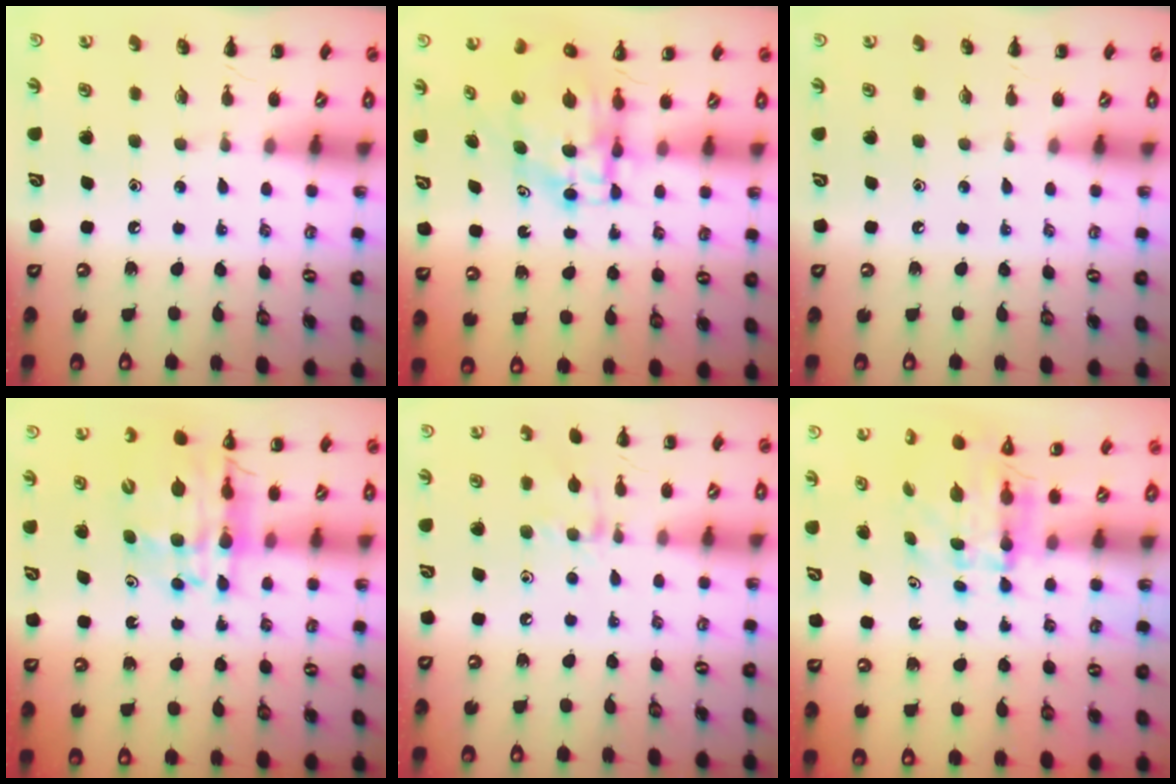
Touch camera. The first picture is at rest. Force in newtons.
{"total": 6.2, "press": 6.1, "slide": 1.4}
{"total": 0.0}
{"total": 13.5, "press": 12.9, "slide": 3.9}
{"total": 7.6, "press": 7.5, "slide": 1.0}
{"total": 4.9, "press": 4.9, "slide": 0.2}